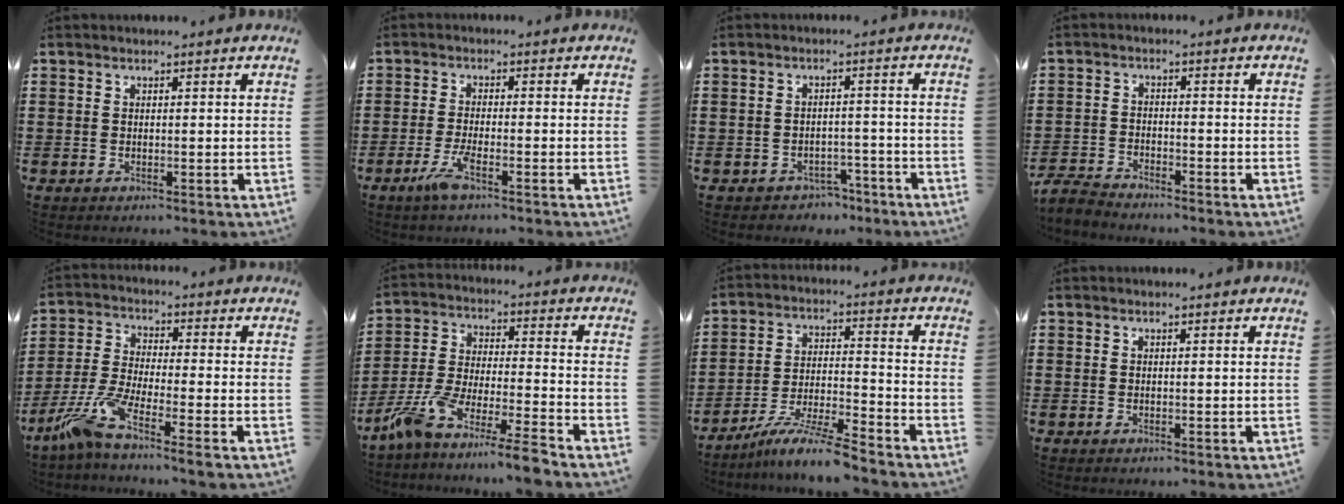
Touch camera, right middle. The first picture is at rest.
{"total": 3.8, "force": [-2.2, 0.4, 3.1], "torque": [-0.073, -0.009, -0.043]}
{"total": 2.5, "force": [-2.4, 0.8, 0.0], "torque": [-0.010, 0.002, -0.051]}
{"total": 3.2, "force": [-3.1, 0.5, 0.5], "torque": [-0.027, -0.003, -0.069]}
{"total": 7.0, "force": [-5.1, 0.9, 4.7], "torque": [-0.119, -0.015, -0.104]}
{"total": 8.9, "force": [-8.1, -0.7, 3.7], "torque": [-0.078, -0.003, -0.164]}
{"total": 8.2, "force": [-7.1, -0.2, 4.1], "torque": [-0.081, -0.006, -0.136]}
{"total": 0.0}